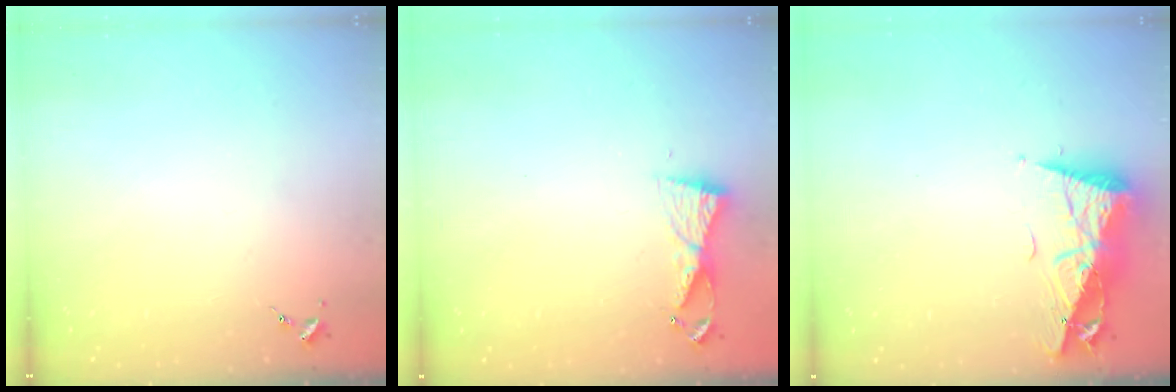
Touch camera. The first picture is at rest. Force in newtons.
{"total": 5.4, "press": 5.4, "slide": 0.5}
{"total": 11.0, "press": 10.9, "slide": 1.3}